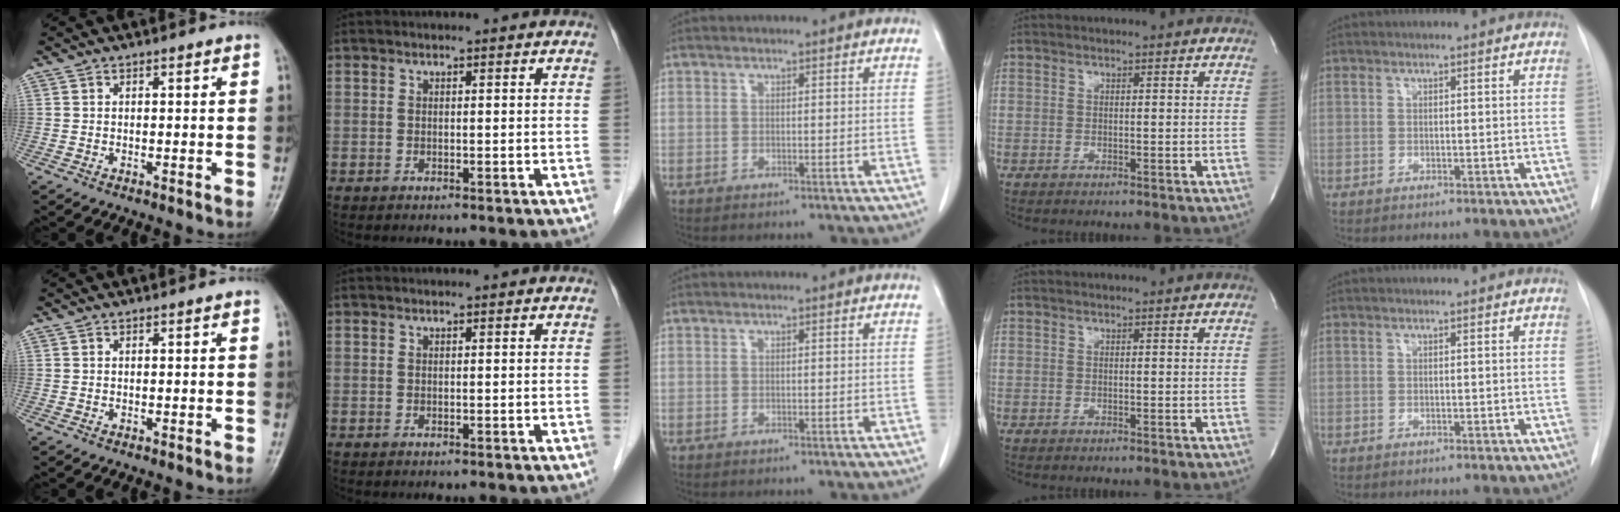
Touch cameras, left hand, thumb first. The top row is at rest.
{}